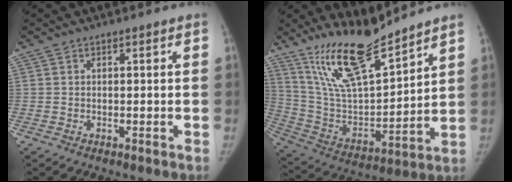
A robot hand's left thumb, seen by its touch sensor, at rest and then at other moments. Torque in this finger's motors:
{"motor_torque": [0.20, 0.23, 1.29, -1.49, 0.17]}